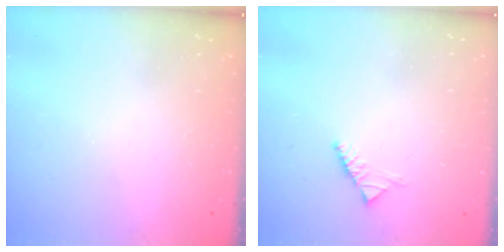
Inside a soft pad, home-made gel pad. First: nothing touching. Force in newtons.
{"total": 2.6, "press": 2.5, "slide": 0.8}